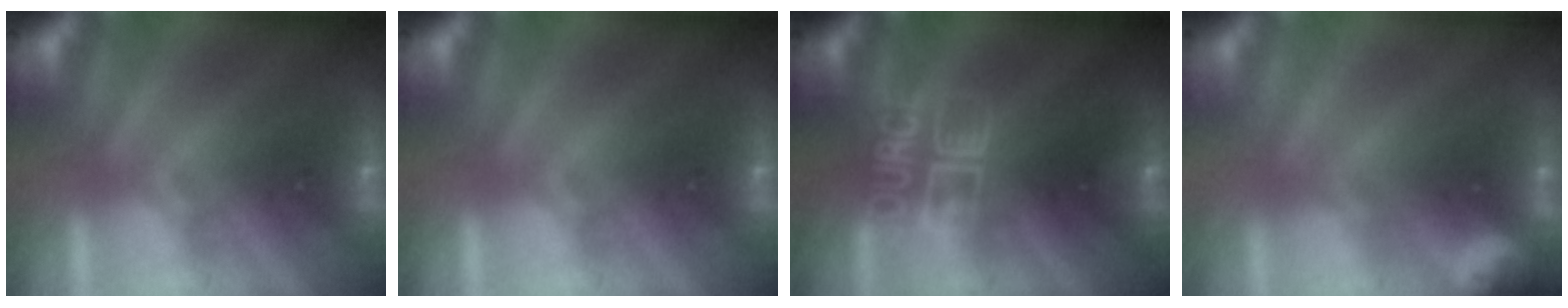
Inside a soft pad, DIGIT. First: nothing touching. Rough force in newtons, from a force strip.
{"total": 0.0}
{"total": 3.2}
{"total": 3.0}